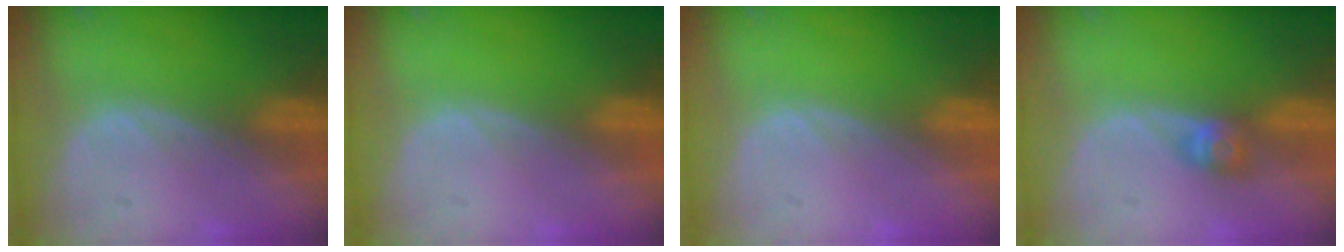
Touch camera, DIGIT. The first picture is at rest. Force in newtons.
{"total": 0.0}
{"total": 0.0}
{"total": 3.0, "press": 2.6, "slide": 1.5}